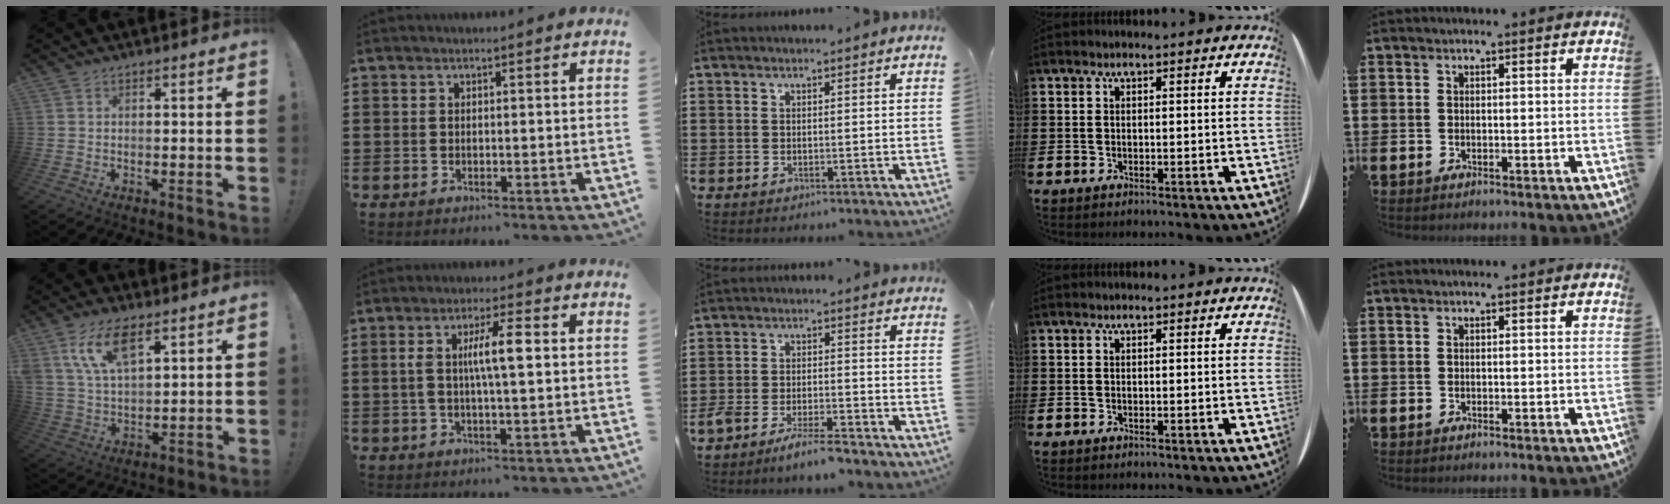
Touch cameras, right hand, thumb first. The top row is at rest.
{"thumb": {"total": 12.3, "force": [7.0, 5.7, 8.4], "torque": [-0.165, -0.016, 0.129]}, "index": {"total": 6.4, "force": [0.7, 1.3, 6.2], "torque": [-0.117, 0.004, 0.008]}, "middle": {"total": 4.6, "force": [-4.0, 0.2, 2.2], "torque": [-0.051, -0.005, -0.076]}}